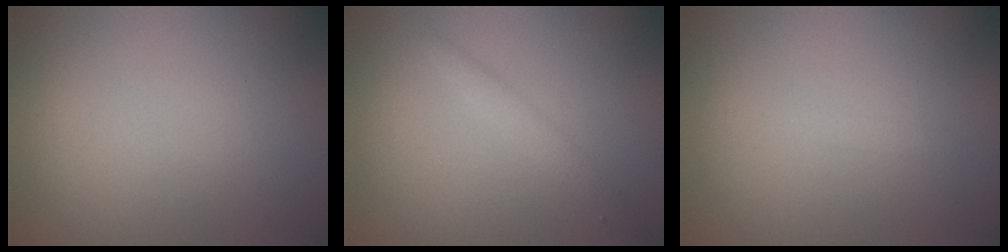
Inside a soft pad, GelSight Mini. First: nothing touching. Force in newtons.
{"total": 1.7, "press": 1.7, "slide": 0.0}
{"total": 0.6, "press": 0.6, "slide": 0.1}